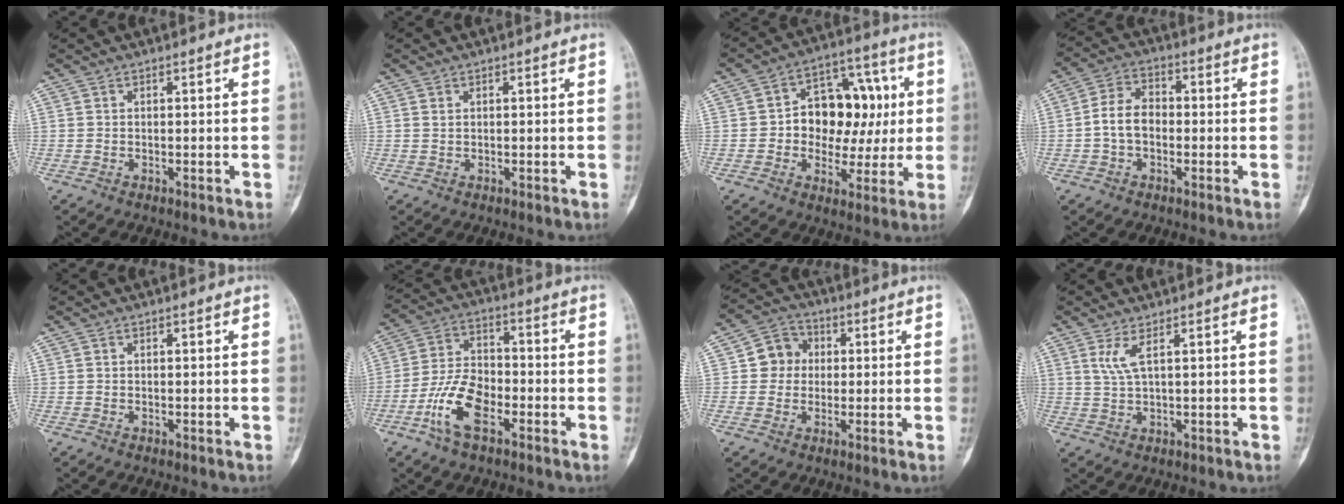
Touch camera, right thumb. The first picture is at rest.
{"total": 0.6, "force": [0.2, 0.3, 0.4], "torque": [-0.013, 0.004, 0.005]}
{"total": 15.6, "force": [1.1, 11.1, 10.9], "torque": [-0.099, 0.033, 0.016]}
{"total": 6.9, "force": [-1.0, 4.9, 4.9], "torque": [-0.081, 0.025, -0.027]}
{"total": 0.0}
{"total": 10.7, "force": [-4.8, 5.5, 7.9], "torque": [-0.151, 0.026, -0.094]}
{"total": 6.5, "force": [0.5, 6.0, 2.4], "torque": [-0.006, 0.011, -0.002]}
{"total": 3.3, "force": [1.5, 0.4, 2.9], "torque": [-0.072, -0.009, 0.041]}